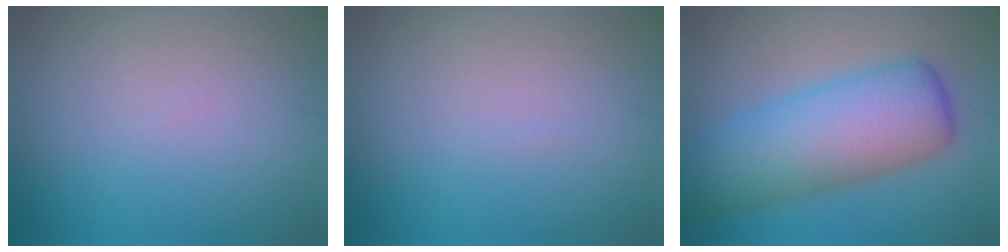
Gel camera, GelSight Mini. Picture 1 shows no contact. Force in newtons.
{"total": 0.0}
{"total": 8.8, "press": 8.7, "slide": 0.2}